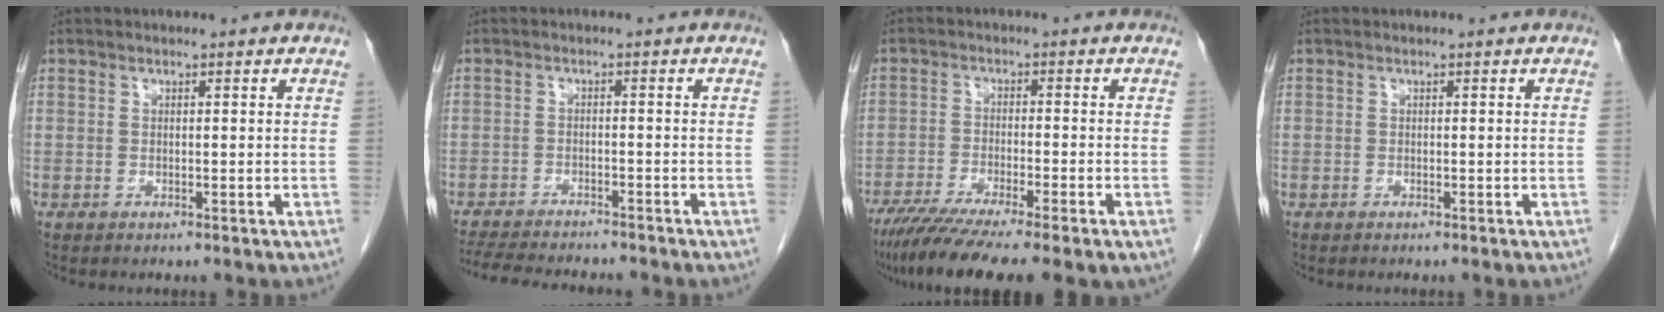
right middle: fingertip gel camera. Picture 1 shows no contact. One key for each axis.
{"total": 11.8, "fx": -10.7, "fy": 1.8, "fz": 4.7, "tx": -0.075, "ty": -0.012, "tz": -0.151}
{"total": 12.8, "fx": -9.4, "fy": 1.1, "fz": 8.6, "tx": -0.139, "ty": -0.033, "tz": -0.149}
{"total": 0.0}